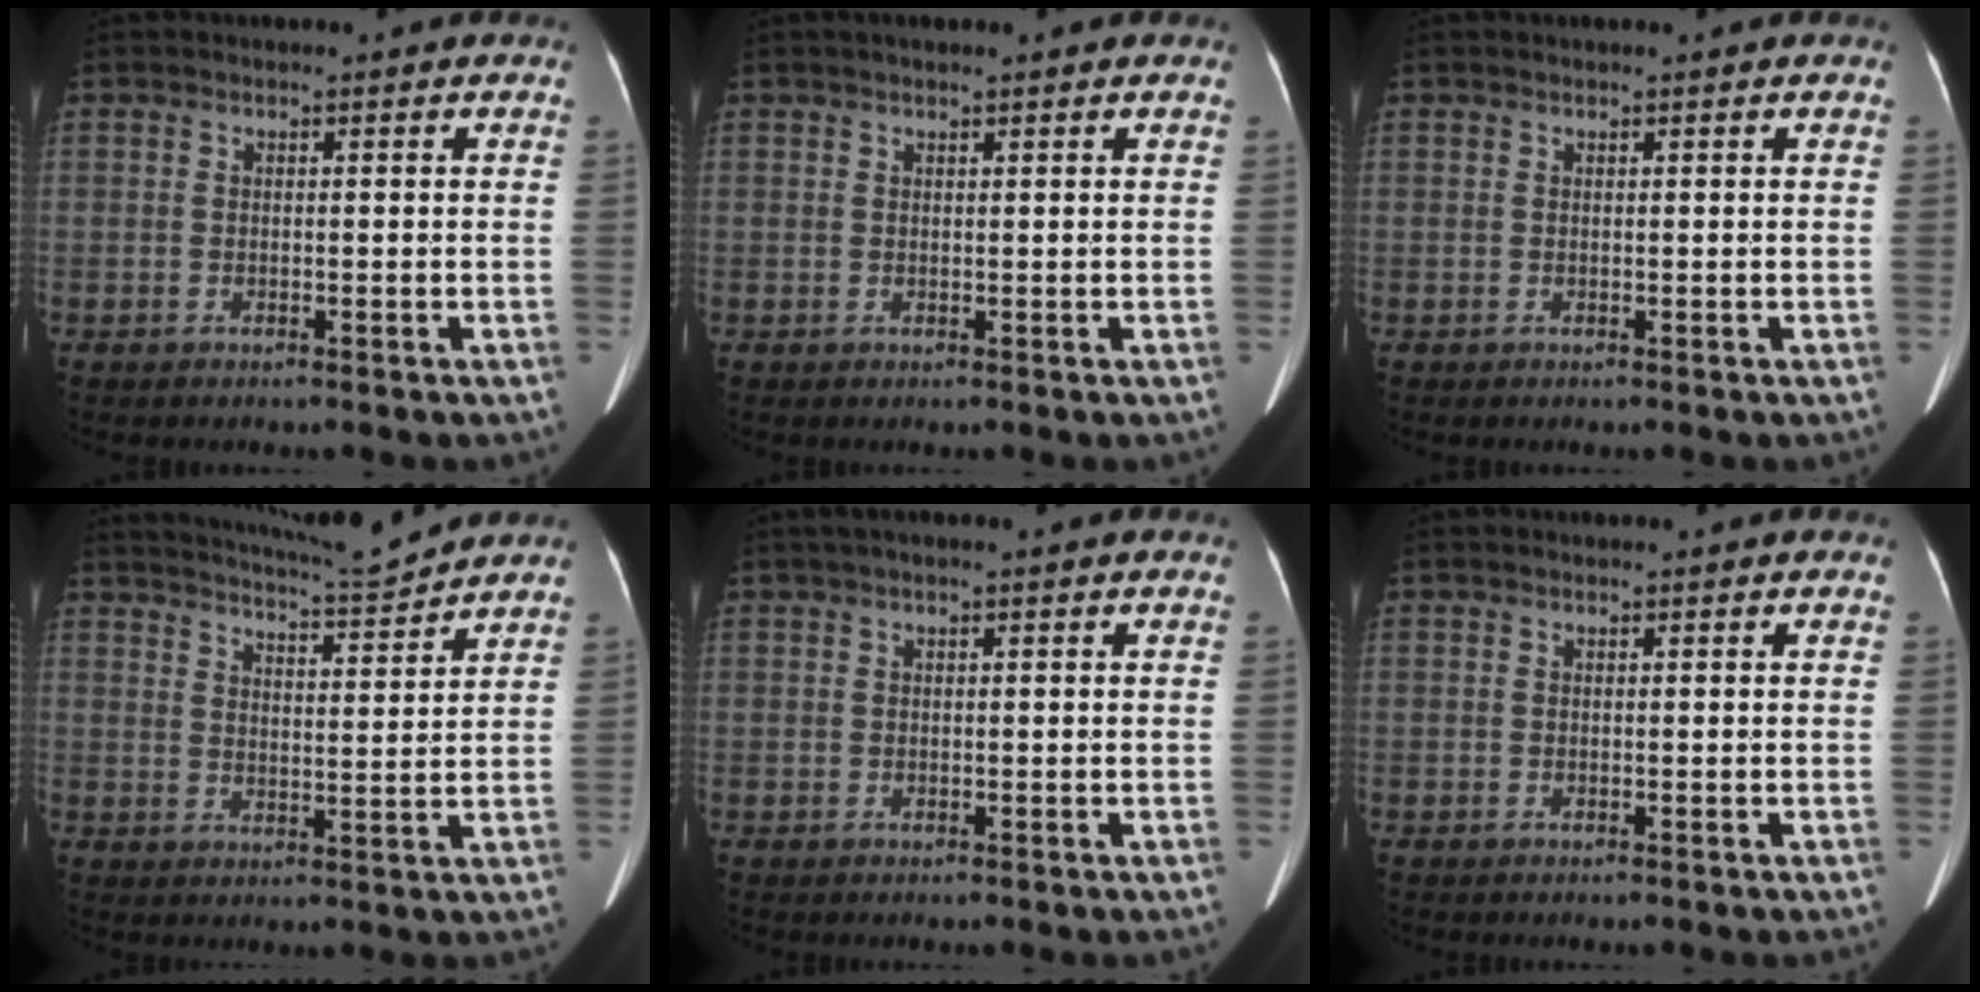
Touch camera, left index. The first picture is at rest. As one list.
[{"total": 2.1, "force": [1.7, 0.4, 1.2], "torque": [-0.015, 0.017, 0.024]}, {"total": 0.8, "force": [0.8, 0.0, 0.3], "torque": [-0.006, 0.014, 0.016]}, {"total": 10.2, "force": [9.9, -1.1, 2.4], "torque": [-0.047, -0.008, 0.151]}, {"total": 2.8, "force": [2.0, 0.1, 1.9], "torque": [-0.029, 0.032, 0.032]}, {"total": 0.0}]